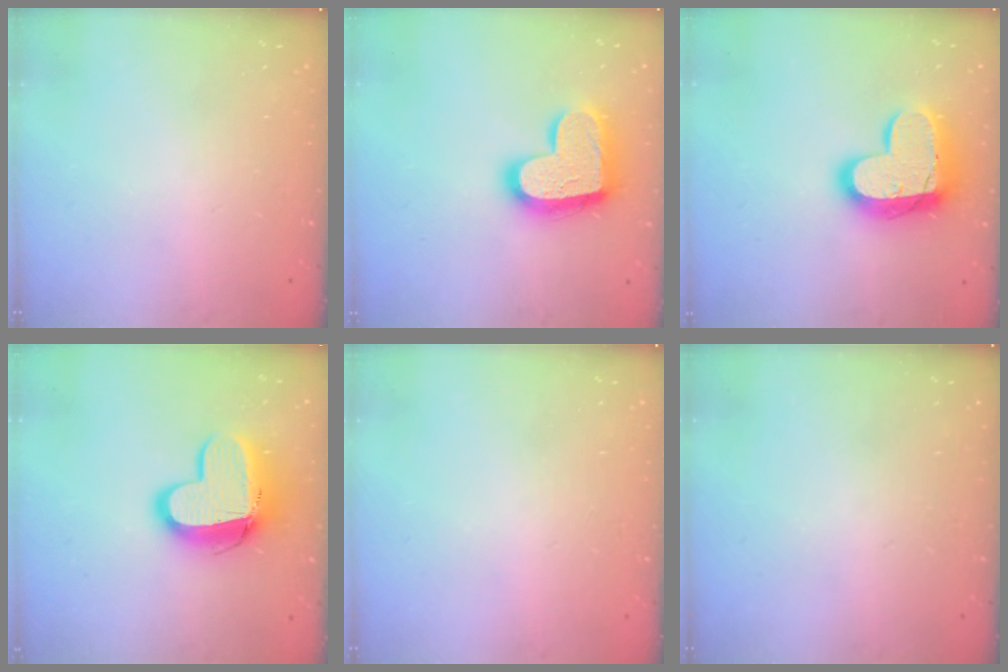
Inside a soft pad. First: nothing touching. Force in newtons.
{"total": 19.4, "press": 19.3, "slide": 1.4}
{"total": 18.5, "press": 18.5, "slide": 1.4}
{"total": 14.1, "press": 14.1, "slide": 1.1}
{"total": 0.0}
{"total": 0.0}